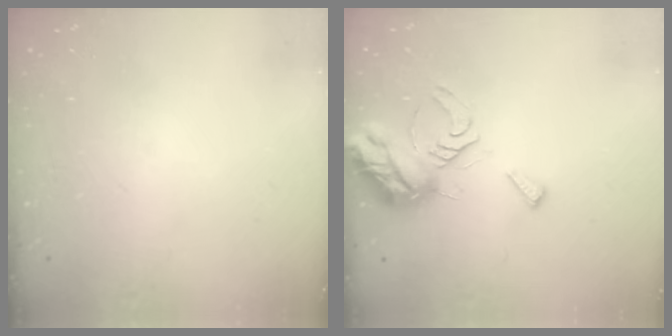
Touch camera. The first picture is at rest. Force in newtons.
{"total": 9.8, "press": 9.8, "slide": 0.2}